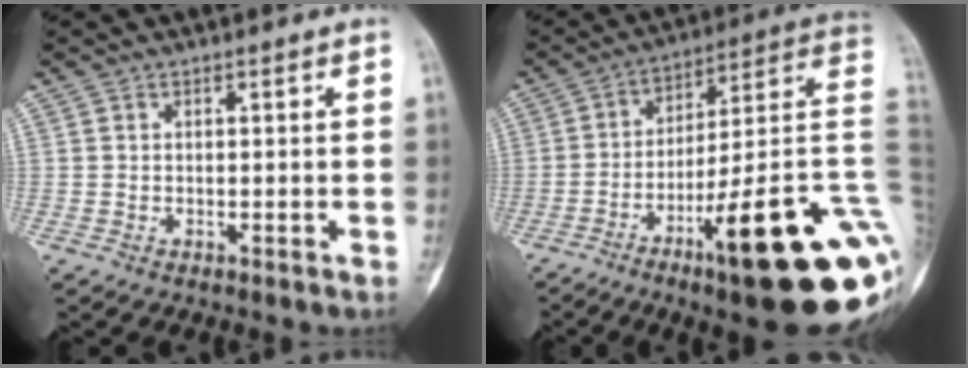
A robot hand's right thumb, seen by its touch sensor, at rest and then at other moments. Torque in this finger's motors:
{"motor_torque": [3.60, 1.41, 1.44, -1.33, 0.51]}